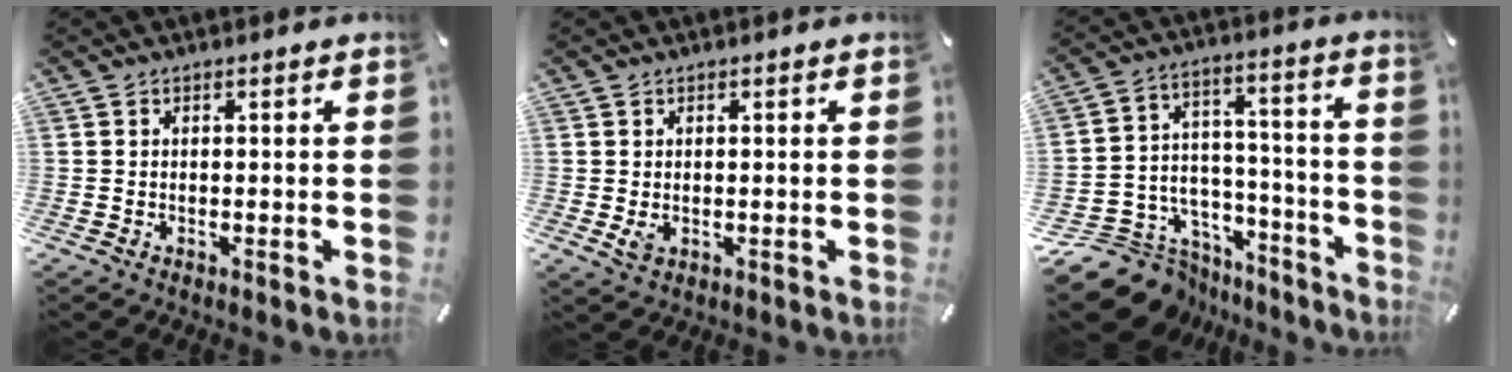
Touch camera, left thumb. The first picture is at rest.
{"total": 2.2, "force": [-0.1, 1.7, 1.3], "torque": [-0.019, -0.003, -0.003]}
{"total": 13.0, "force": [-7.5, 9.9, 3.8], "torque": [-0.068, 0.031, -0.117]}